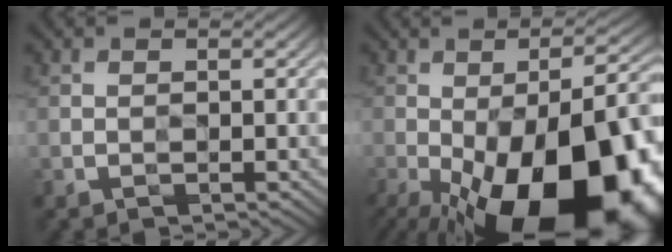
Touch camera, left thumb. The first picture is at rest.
{"total": 23.5, "force": [-11.4, 10.9, 17.4], "torque": [-0.221, -0.060, -0.135]}